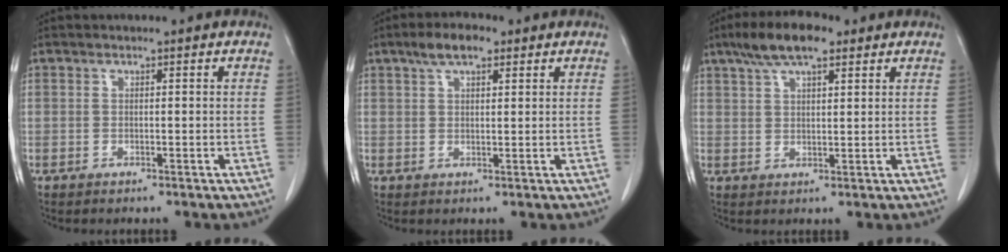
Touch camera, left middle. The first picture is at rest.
{"total": 4.8, "force": [3.0, 1.8, 3.3], "torque": [-0.065, 0.014, 0.055]}
{"total": 8.0, "force": [5.3, 2.2, 5.5], "torque": [-0.108, 0.018, 0.094]}